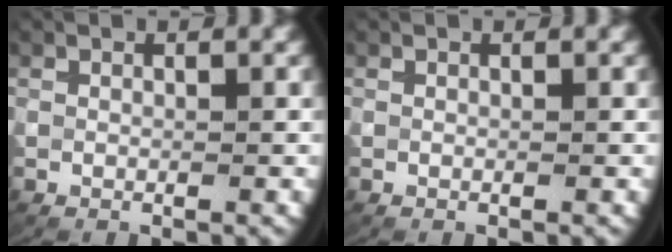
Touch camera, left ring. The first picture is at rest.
{"total": 0.0}